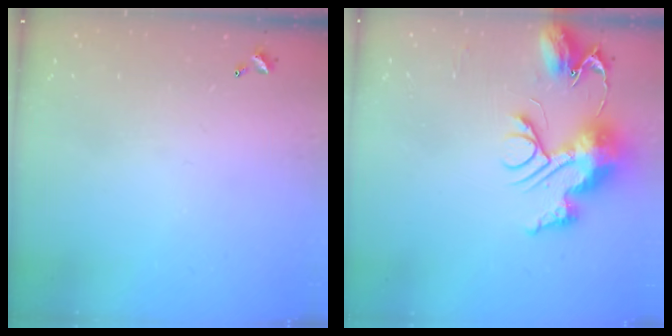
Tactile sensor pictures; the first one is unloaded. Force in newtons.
{"total": 12.5, "press": 12.4, "slide": 1.2}